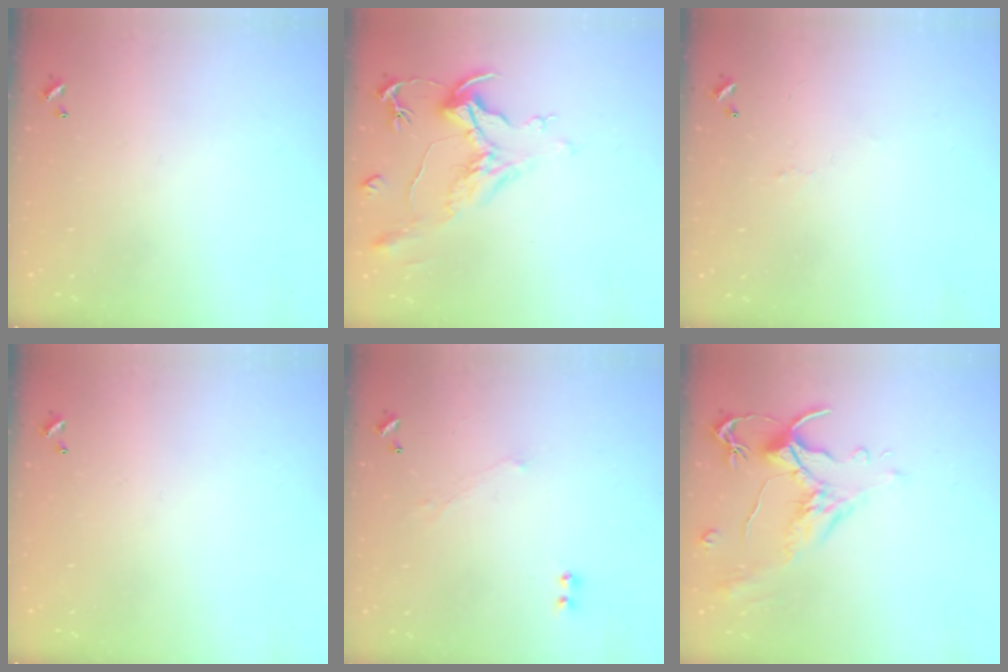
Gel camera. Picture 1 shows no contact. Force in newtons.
{"total": 2.1, "press": 1.7, "slide": 1.3}
{"total": 1.6, "press": 1.5, "slide": 0.5}
{"total": 0.0}
{"total": 1.0, "press": 0.9, "slide": 0.5}
{"total": 1.6, "press": 1.1, "slide": 1.1}